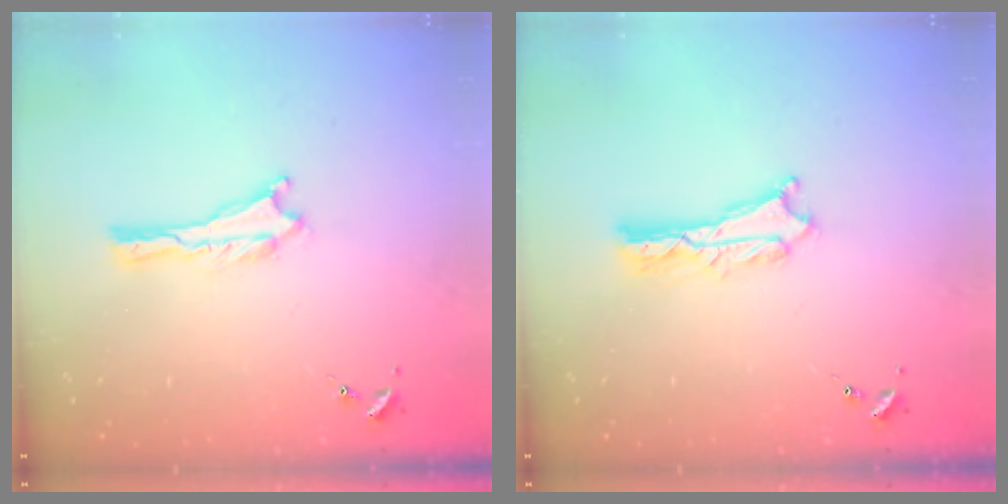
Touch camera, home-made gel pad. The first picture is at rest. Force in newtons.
{"total": 2.4, "press": 2.4, "slide": 0.2}